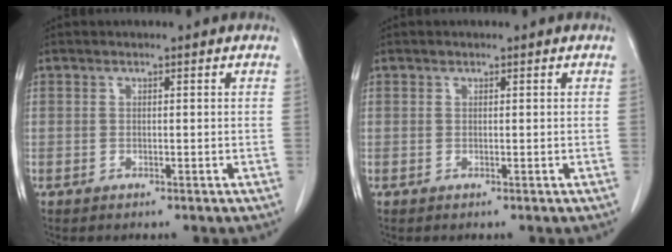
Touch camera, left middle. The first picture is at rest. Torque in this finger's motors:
{"motor_torque": [0.10, -0.07, -0.06, -0.01]}